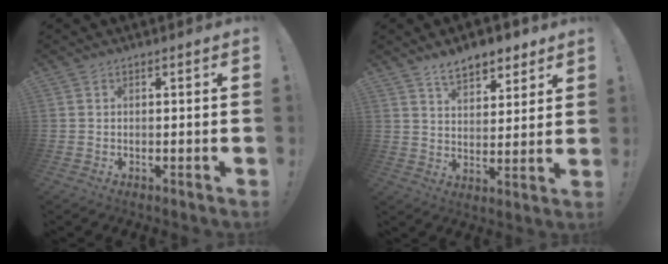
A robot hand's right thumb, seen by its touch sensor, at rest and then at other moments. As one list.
[{"total": 9.1, "force": [6.8, 4.4, 4.1], "torque": [-0.060, -0.035, 0.125]}]